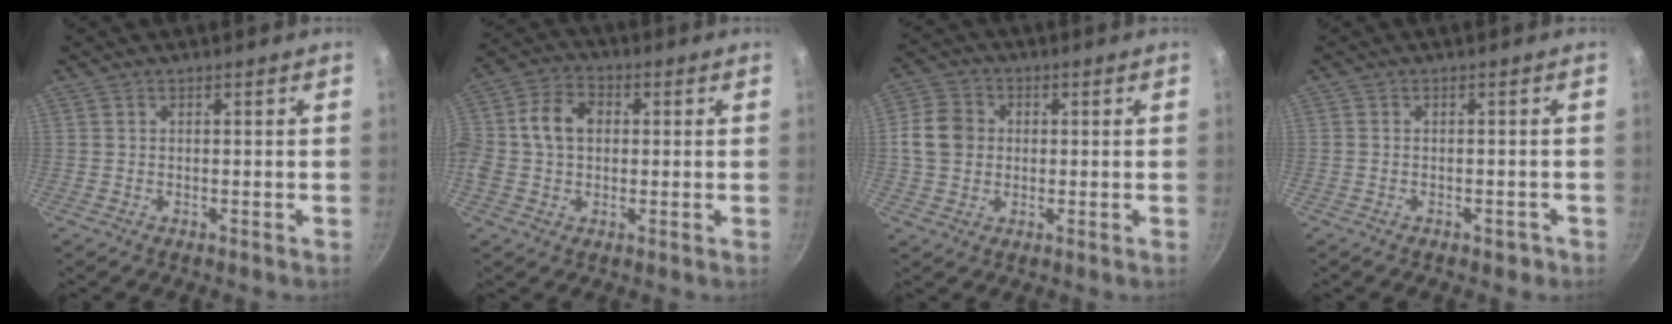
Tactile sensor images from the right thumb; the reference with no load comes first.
{"total": 10.5, "force": [1.0, 7.7, 7.1], "torque": [-0.121, 0.022, -0.003]}
{"total": 7.8, "force": [0.4, 6.7, 3.9], "torque": [-0.048, 0.008, -0.006]}
{"total": 1.9, "force": [-1.1, 1.2, 0.9], "torque": [-0.002, 0.016, -0.005]}